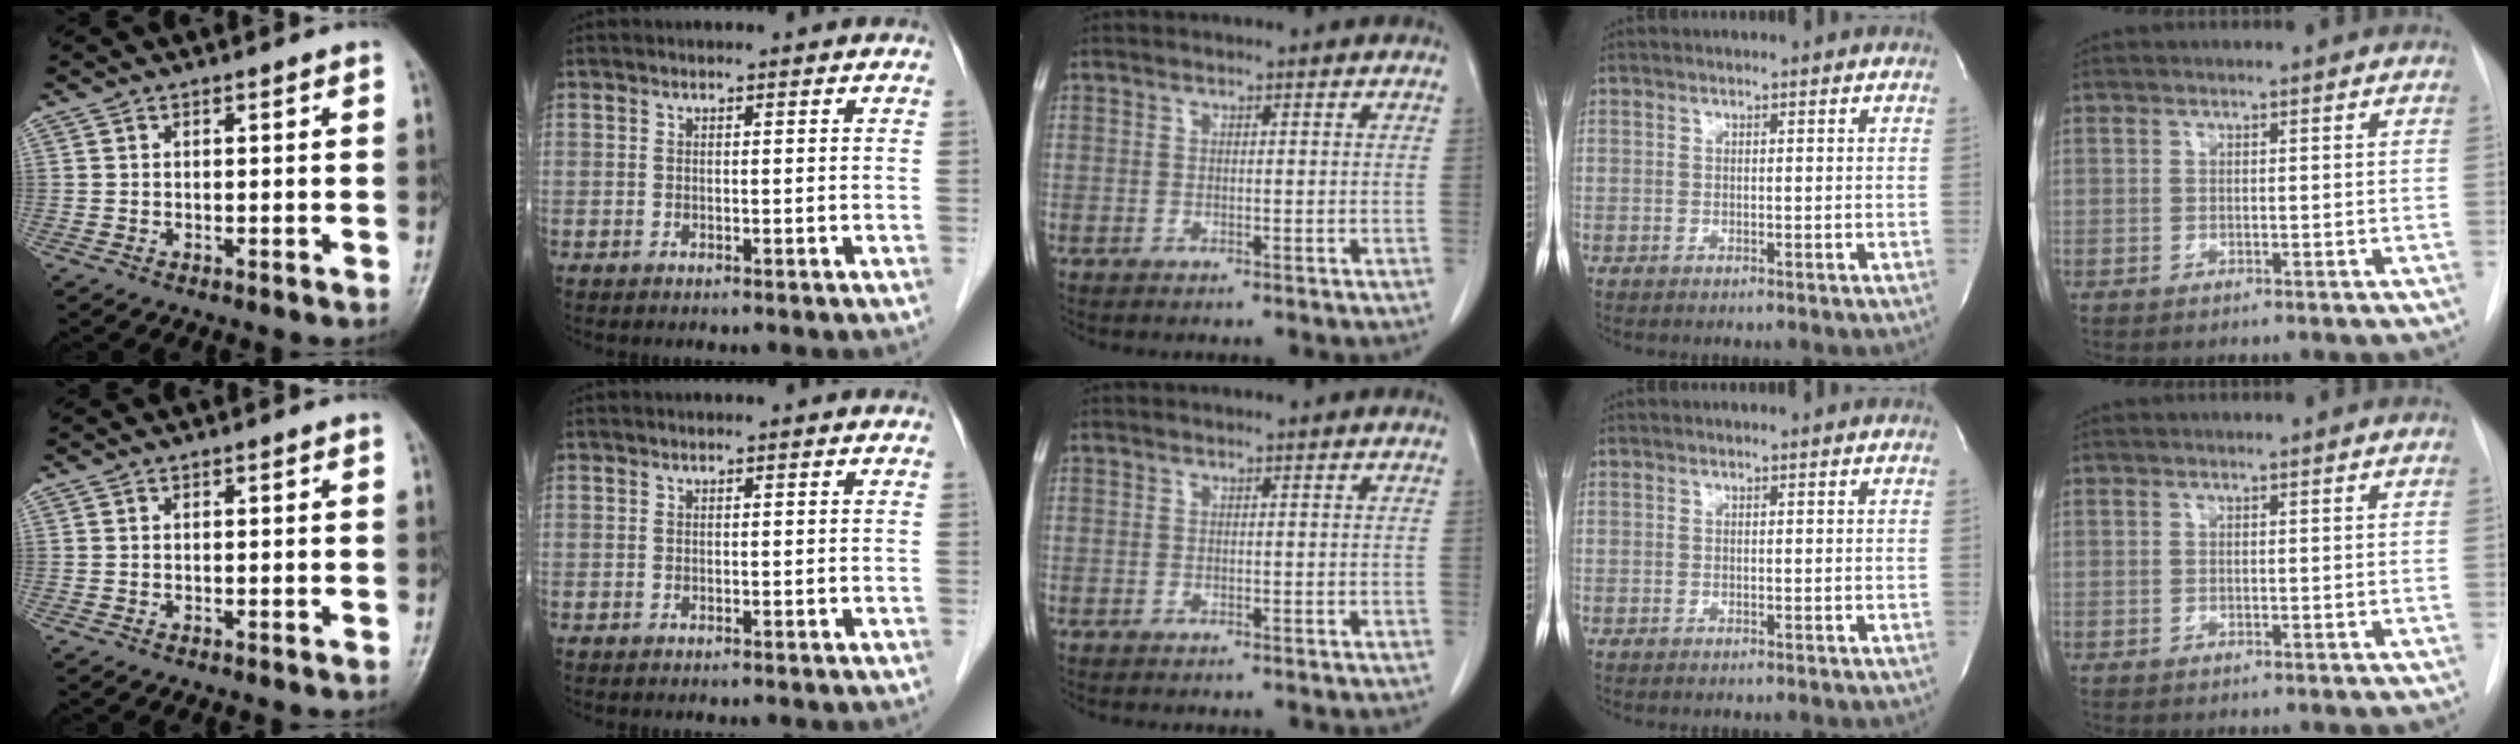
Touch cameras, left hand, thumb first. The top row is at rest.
{}